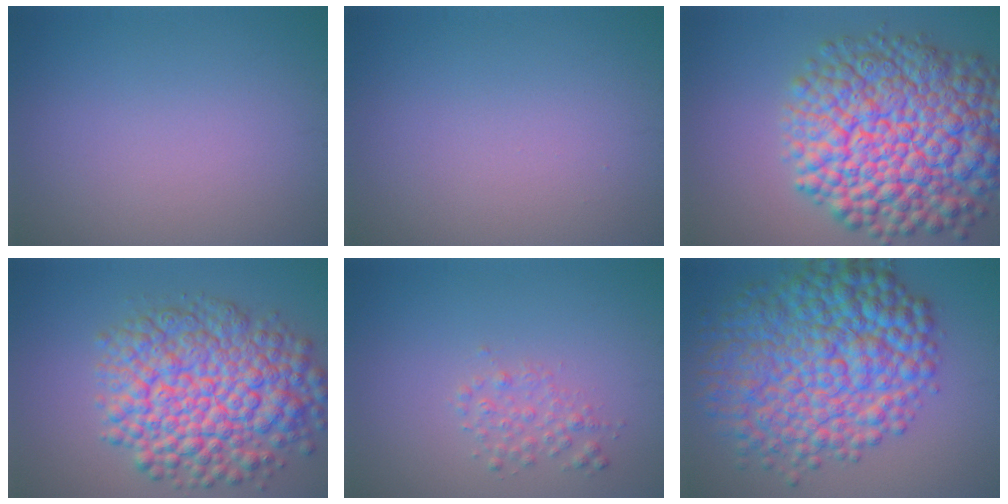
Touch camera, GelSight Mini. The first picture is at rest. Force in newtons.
{"total": 0.0}
{"total": 14.4, "press": 14.3, "slide": 0.5}
{"total": 10.5, "press": 10.5, "slide": 0.3}
{"total": 1.6, "press": 1.6, "slide": 0.1}
{"total": 12.1, "press": 12.1, "slide": 0.1}